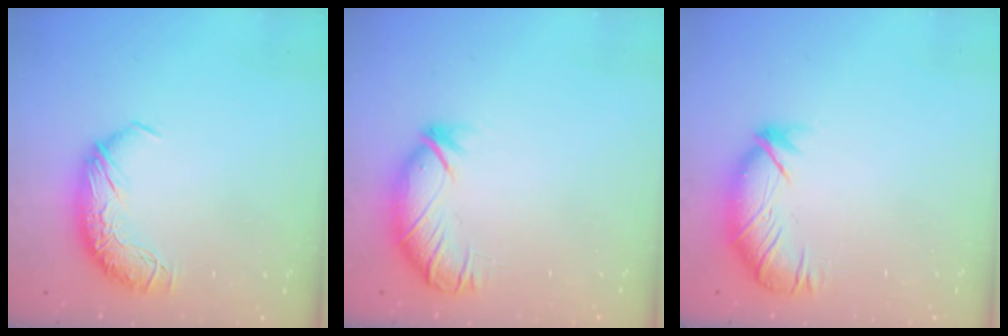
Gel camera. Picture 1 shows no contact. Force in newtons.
{"total": 2.7, "press": 2.6, "slide": 0.9}
{"total": 2.9, "press": 2.5, "slide": 1.4}